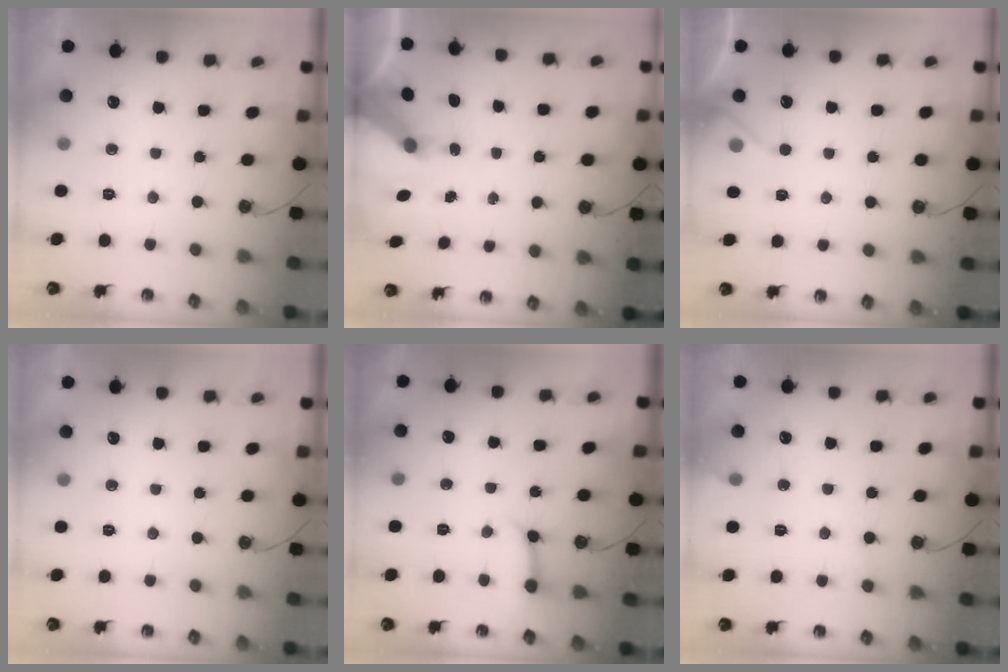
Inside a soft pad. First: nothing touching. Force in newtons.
{"total": 7.8, "press": 7.8, "slide": 0.8}
{"total": 4.6, "press": 4.6, "slide": 0.7}
{"total": 0.0}
{"total": 7.4, "press": 7.3, "slide": 0.9}
{"total": 5.3, "press": 5.3, "slide": 0.4}